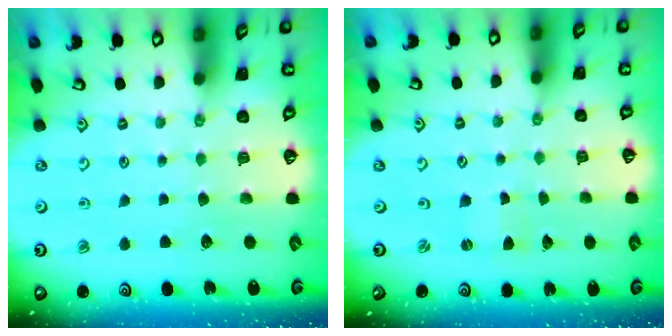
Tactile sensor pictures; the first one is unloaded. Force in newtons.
{"total": 0.7, "press": 0.7, "slide": 0.1}